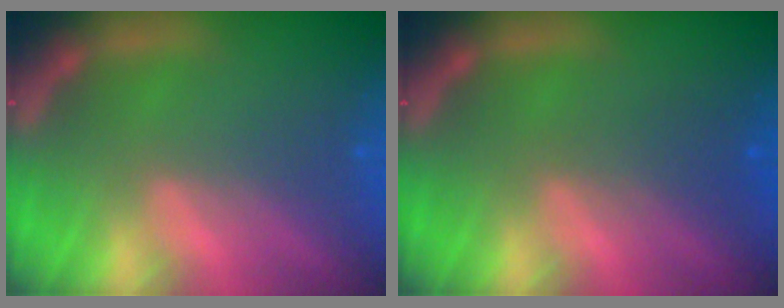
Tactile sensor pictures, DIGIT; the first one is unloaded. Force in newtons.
{"total": 2.0}